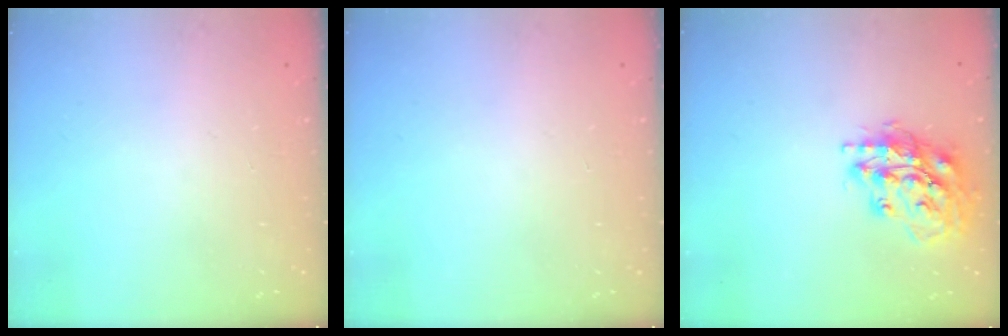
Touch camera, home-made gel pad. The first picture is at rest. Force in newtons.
{"total": 0.0}
{"total": 17.9, "press": 17.8, "slide": 2.5}